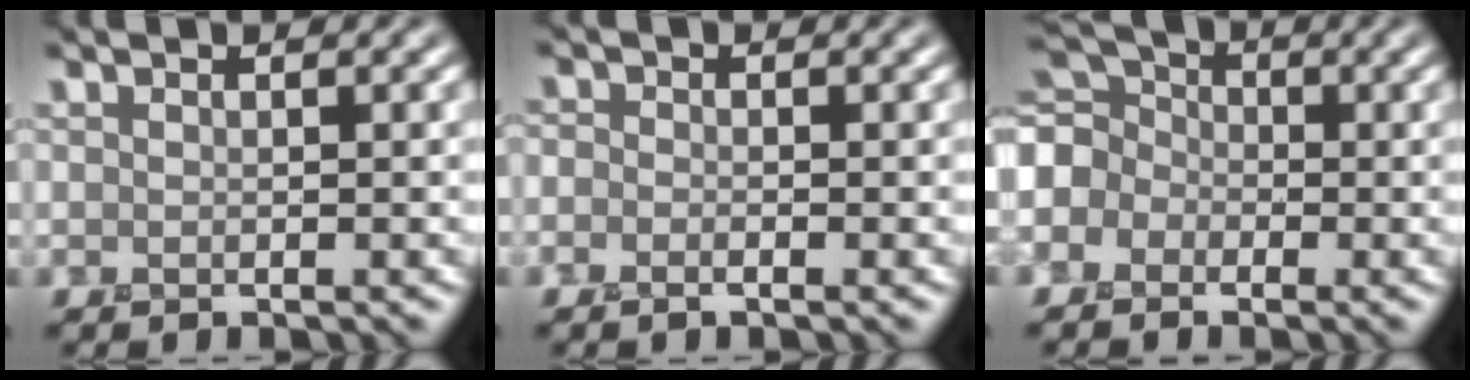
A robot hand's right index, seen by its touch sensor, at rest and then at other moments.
{"total": 0.7, "force": [-0.6, 0.3, 0.2], "torque": [-0.011, 0.002, -0.016]}
{"total": 4.2, "force": [-1.3, 3.6, 1.8], "torque": [-0.065, 0.011, -0.033]}